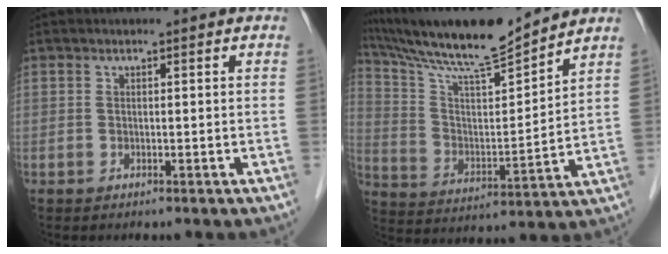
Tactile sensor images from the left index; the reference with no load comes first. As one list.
[{"total": 16.4, "force": [14.8, 0.3, 7.1], "torque": [-0.138, 0.006, 0.262]}]